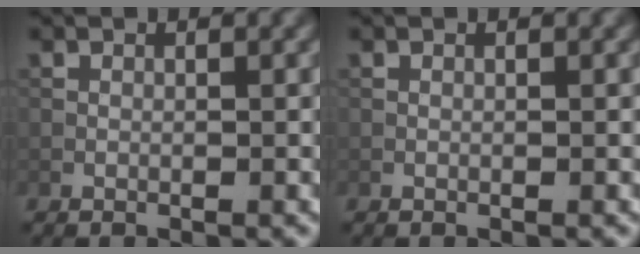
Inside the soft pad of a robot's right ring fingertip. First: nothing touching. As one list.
[{"total": 0.0}]